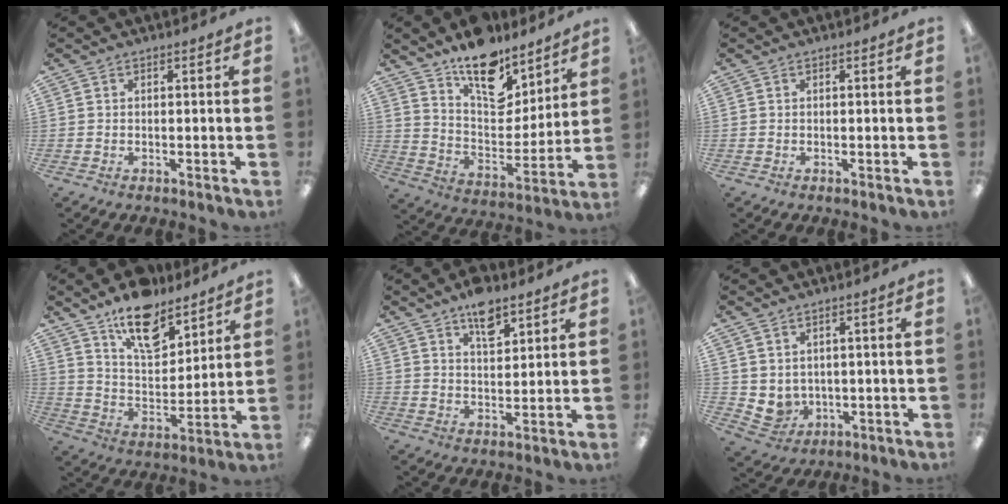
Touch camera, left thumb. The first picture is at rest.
{"total": 15.6, "force": [12.2, 7.1, 6.7], "torque": [-0.103, -0.092, 0.219]}
{"total": 0.0}
{"total": 15.3, "force": [11.6, 6.9, 7.3], "torque": [-0.115, -0.069, 0.204]}
{"total": 8.2, "force": [5.7, 3.7, 4.6], "torque": [-0.065, -0.027, 0.097]}
{"total": 4.7, "force": [1.9, 4.2, 1.1], "torque": [-0.033, -0.013, 0.041]}